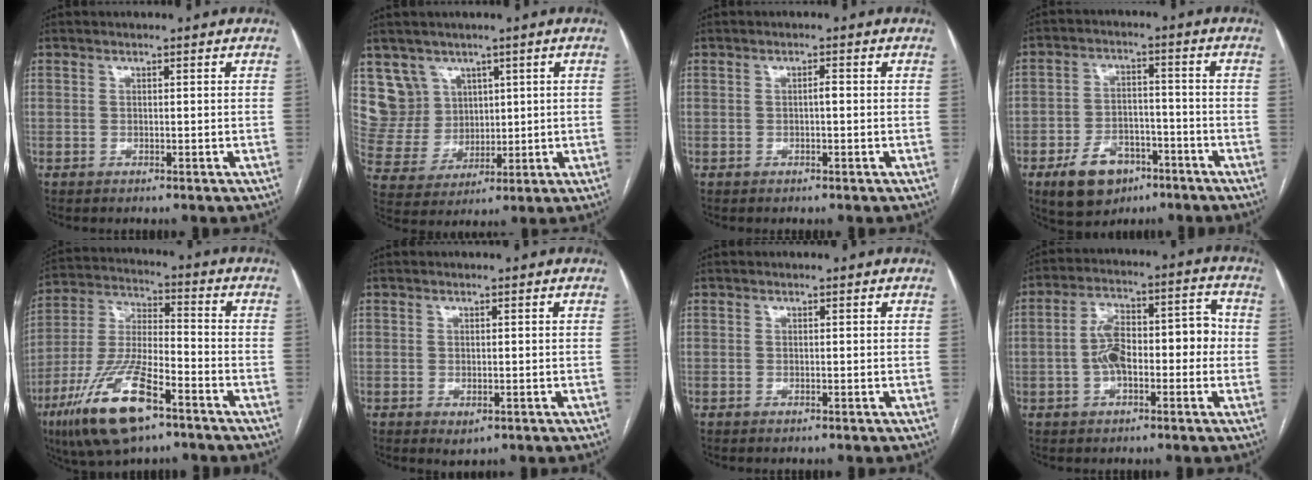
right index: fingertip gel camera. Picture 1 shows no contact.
{"total": 8.0, "force": [4.4, 6.7, 0.2], "torque": [-0.018, 0.027, 0.105]}
{"total": 1.0, "force": [-0.1, 0.2, 1.0], "torque": [-0.015, 0.002, -0.002]}
{"total": 9.2, "force": [-5.3, 5.9, 4.8], "torque": [-0.088, 0.009, -0.080]}
{"total": 16.6, "force": [-9.3, 4.7, 12.9], "torque": [-0.278, -0.017, -0.167]}
{"total": 1.9, "force": [-0.8, 0.9, 1.5], "torque": [-0.020, -0.003, -0.003]}
{"total": 0.0}
{"total": 10.2, "force": [-1.1, 4.8, 9.0], "torque": [-0.154, 0.051, -0.014]}